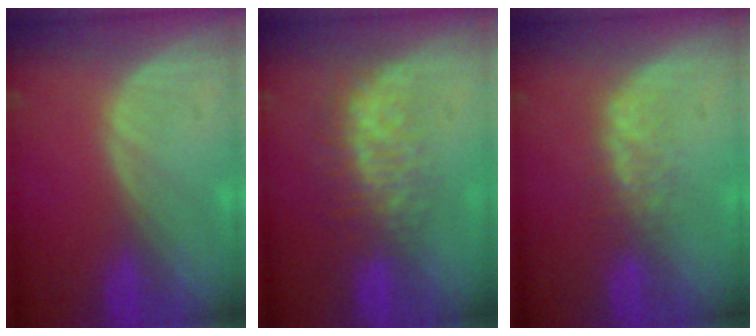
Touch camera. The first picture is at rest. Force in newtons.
{"total": 7.8, "press": 6.9, "slide": 3.5}
{"total": 2.7, "press": 2.7, "slide": 0.6}